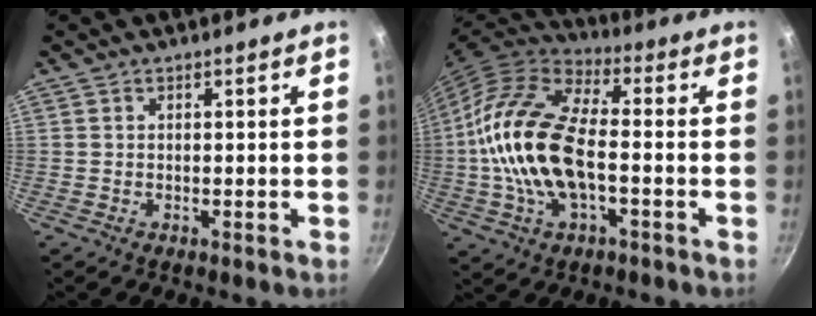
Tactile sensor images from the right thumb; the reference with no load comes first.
{"total": 19.2, "force": [-2.1, 9.7, 16.5], "torque": [-0.308, 0.034, -0.053]}